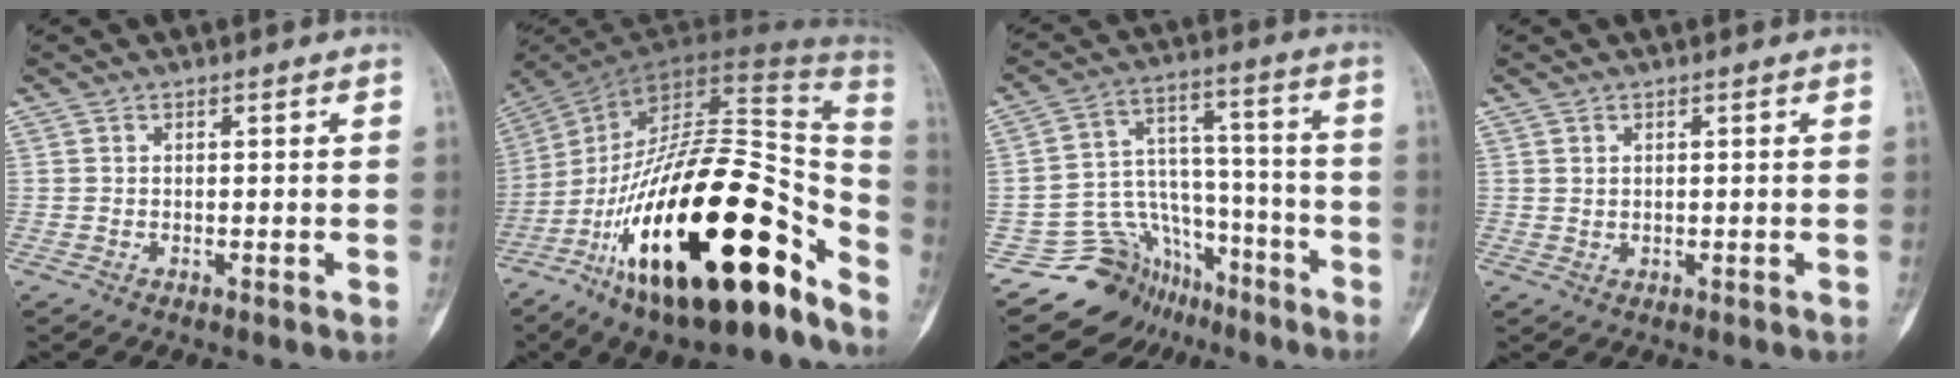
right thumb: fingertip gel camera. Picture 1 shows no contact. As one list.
[{"total": 34.3, "force": [-17.3, 12.8, 26.8], "torque": [-0.372, 0.085, -0.277]}, {"total": 14.8, "force": [-10.0, 10.6, 2.4], "torque": [-0.008, 0.141, -0.154]}, {"total": 0.6, "force": [0.4, 0.4, 0.3], "torque": [0.001, -0.002, 0.007]}]